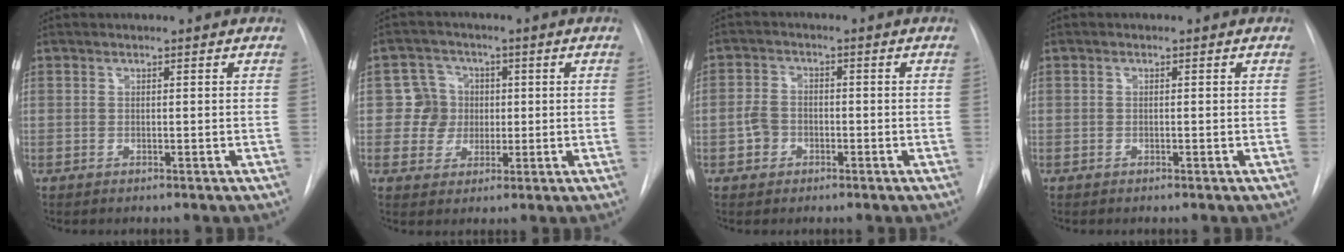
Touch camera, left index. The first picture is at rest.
{"total": 5.7, "force": [0.2, 5.7, 0.7], "torque": [-0.007, 0.021, 0.006]}
{"total": 3.6, "force": [-1.3, 3.0, 1.5], "torque": [-0.034, 0.011, -0.023]}
{"total": 0.0}